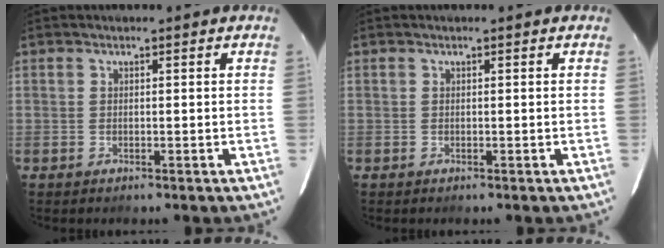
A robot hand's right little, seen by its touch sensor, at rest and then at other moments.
{"total": 0.0}